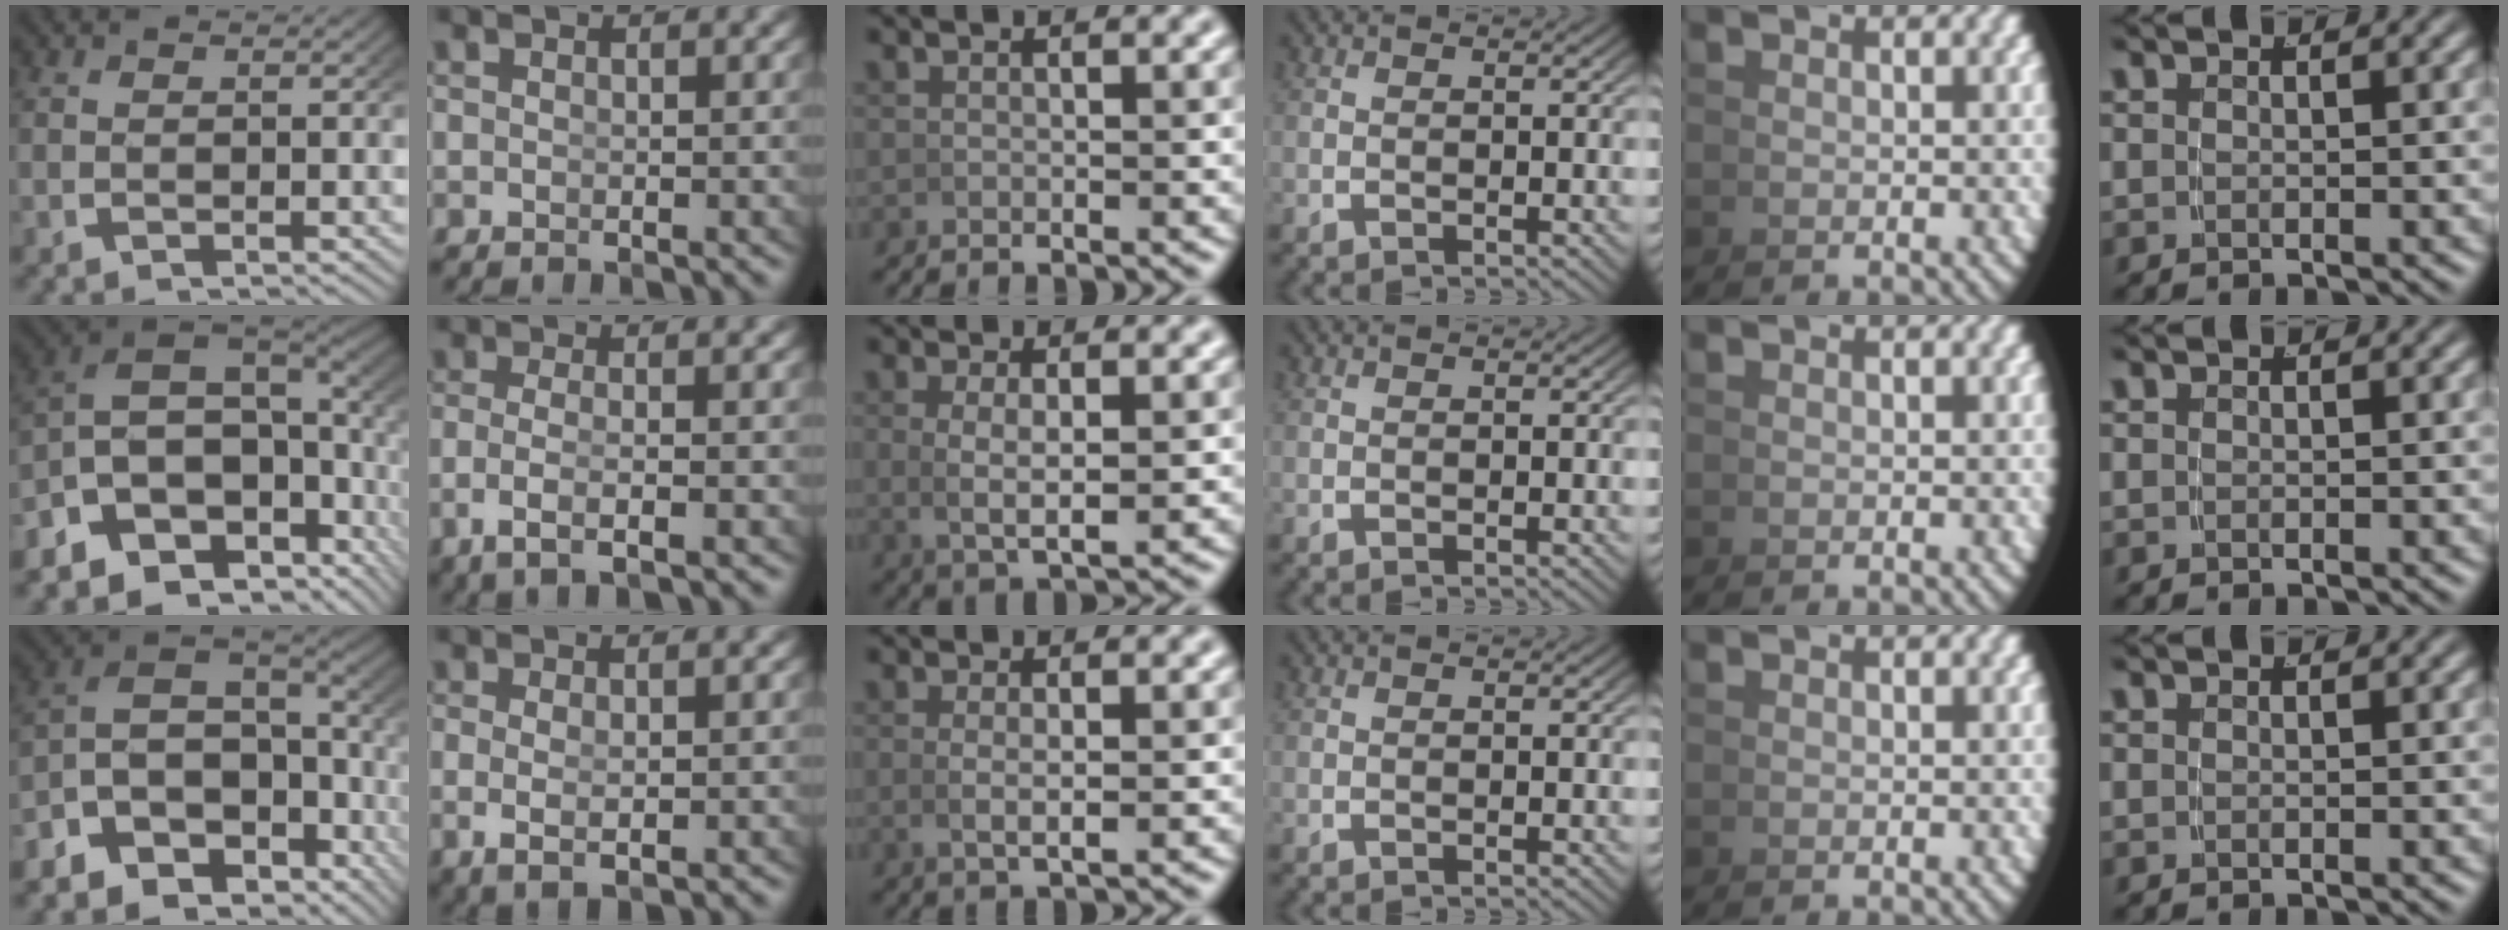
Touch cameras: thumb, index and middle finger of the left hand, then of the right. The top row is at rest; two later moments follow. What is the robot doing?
{"motion": "lift_and_place", "object": "hoodie"}